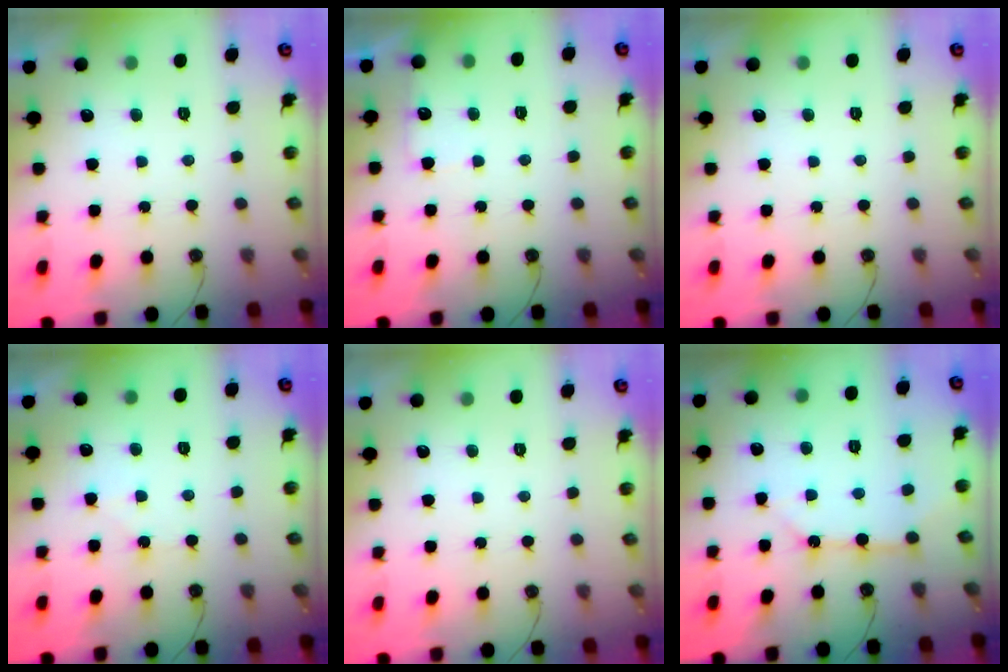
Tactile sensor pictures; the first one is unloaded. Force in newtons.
{"total": 4.8, "press": 4.7, "slide": 0.6}
{"total": 0.0}
{"total": 5.4, "press": 5.3, "slide": 0.8}
{"total": 0.0}
{"total": 7.8, "press": 7.8, "slide": 0.3}